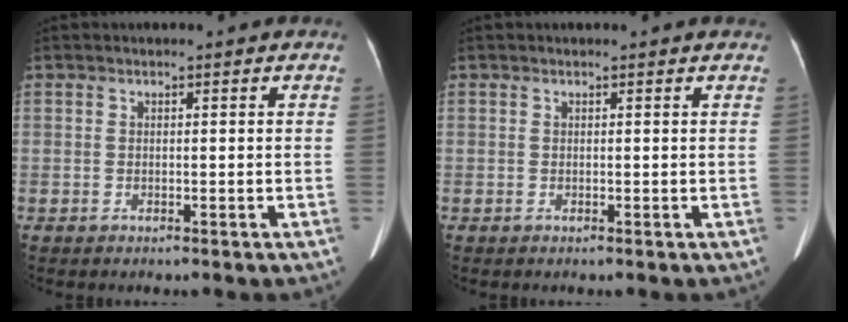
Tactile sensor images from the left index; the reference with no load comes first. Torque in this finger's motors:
{"motor_torque": [0.02, -0.01, -0.02, 0.02]}